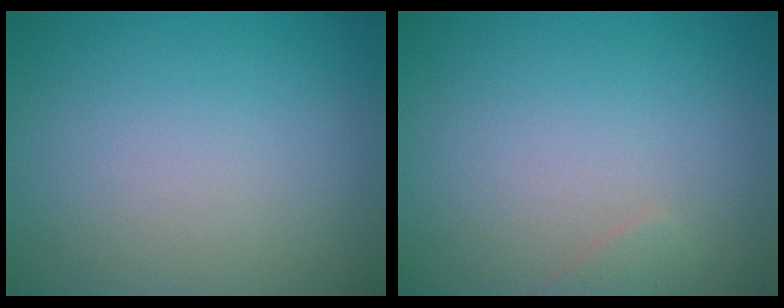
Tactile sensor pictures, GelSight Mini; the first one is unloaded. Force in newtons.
{"total": 0.8, "press": 0.8, "slide": 0.0}